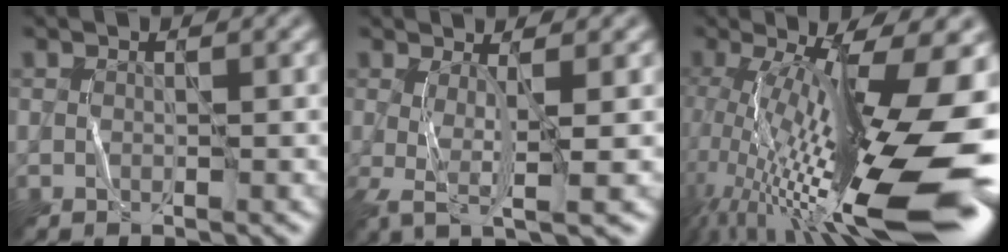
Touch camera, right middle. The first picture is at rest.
{"total": 3.9, "force": [-0.6, 0.7, 3.7], "torque": [-0.075, 0.002, -0.008]}
{"total": 16.4, "force": [-2.1, 4.4, 15.7], "torque": [-0.271, 0.017, -0.030]}